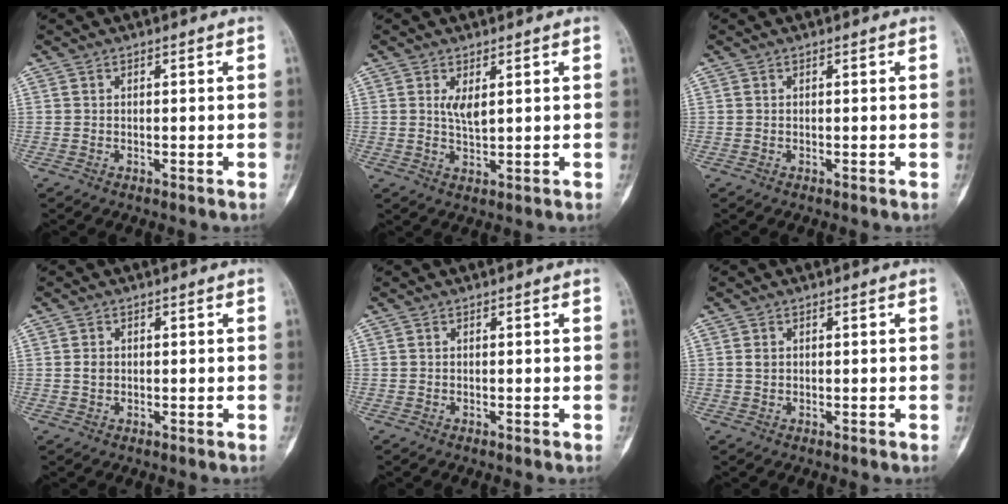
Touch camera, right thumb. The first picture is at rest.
{"total": 2.9, "force": [1.0, 1.0, 2.6], "torque": [-0.047, -0.011, 0.022]}
{"total": 0.0}
{"total": 1.4, "force": [0.1, 1.2, 0.8], "torque": [-0.012, 0.002, 0.003]}
{"total": 0.0}
{"total": 1.1, "force": [0.2, 0.9, 0.6], "torque": [-0.011, 0.001, 0.006]}